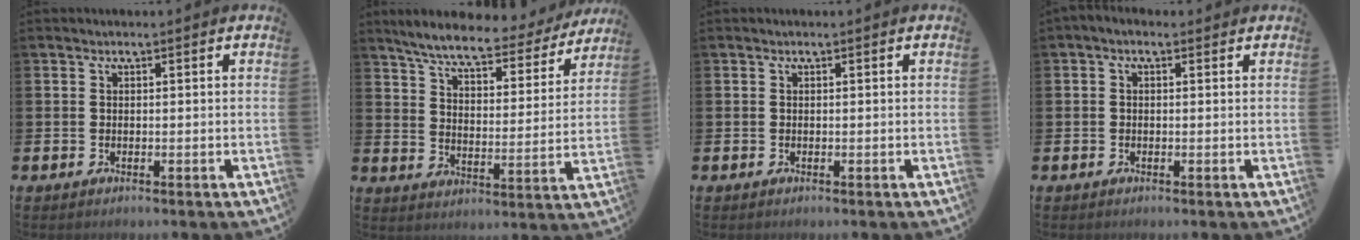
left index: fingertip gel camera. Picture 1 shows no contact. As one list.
[{"total": 7.1, "force": [6.3, 1.1, 3.0], "torque": [-0.086, -0.038, 0.103]}, {"total": 0.0}, {"total": 0.8, "force": [-0.2, 0.5, 0.6], "torque": [-0.006, 0.003, -0.007]}]